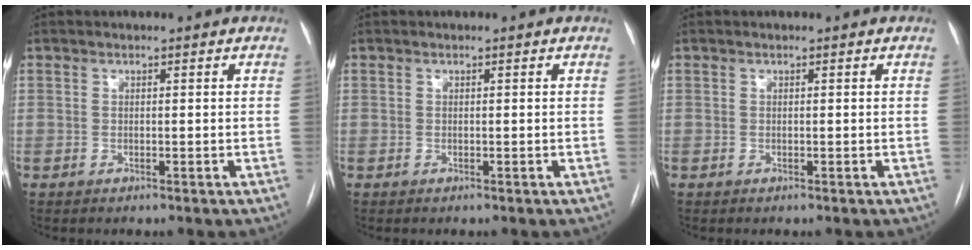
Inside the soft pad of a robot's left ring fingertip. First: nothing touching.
{"total": 0.0}
{"total": 0.0}